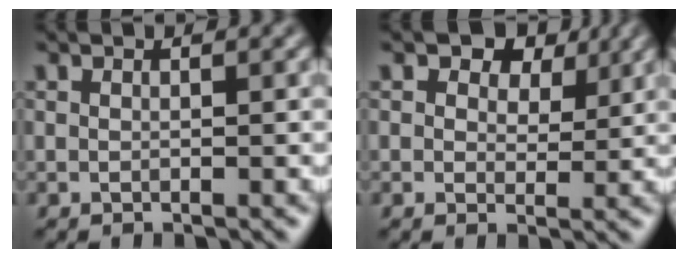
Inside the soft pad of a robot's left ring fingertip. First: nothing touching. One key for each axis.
{"total": 5.3, "fx": 3.6, "fy": 2.9, "fz": 2.5, "tx": -0.039, "ty": 0.014, "tz": 0.035}